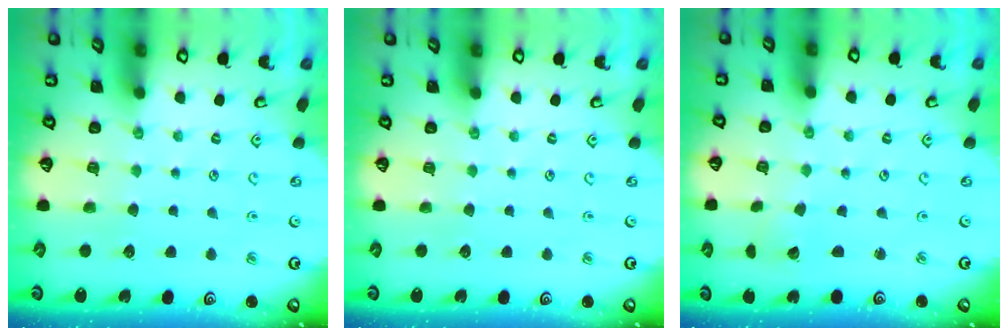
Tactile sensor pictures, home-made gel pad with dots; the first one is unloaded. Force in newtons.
{"total": 0.0}
{"total": 1.4, "press": 1.4, "slide": 0.0}